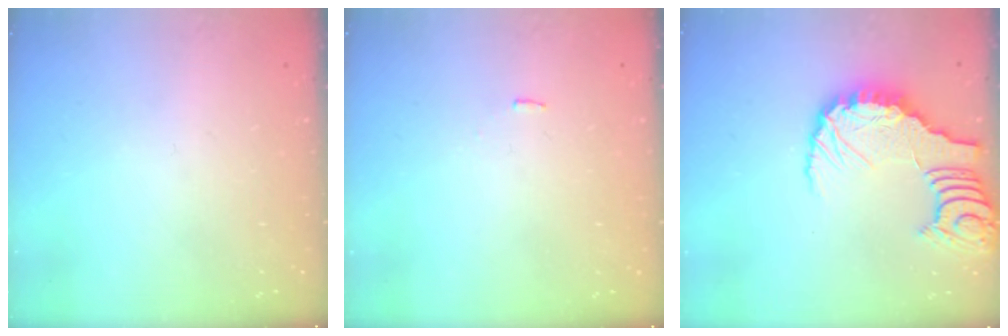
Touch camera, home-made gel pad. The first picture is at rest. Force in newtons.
{"total": 4.0, "press": 4.0, "slide": 0.4}
{"total": 11.8, "press": 11.7, "slide": 1.5}